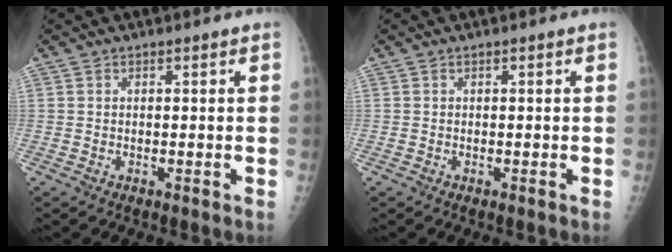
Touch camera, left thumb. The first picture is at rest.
{"total": 0.0}